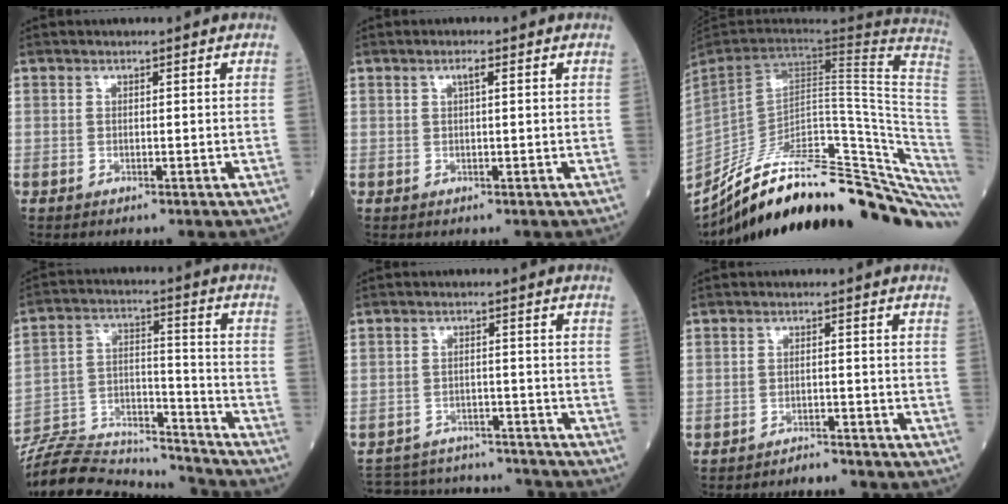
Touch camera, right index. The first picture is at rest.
{"total": 1.3, "force": [0.5, 0.1, 1.2], "torque": [-0.022, 0.002, 0.007]}
{"total": 36.3, "force": [-29.2, 5.4, 20.8], "torque": [-0.236, -0.026, -0.409]}
{"total": 19.4, "force": [-18.9, 2.3, 3.9], "torque": [-0.092, 0.023, -0.306]}
{"total": 14.6, "force": [-13.8, 3.7, 3.1], "torque": [-0.057, 0.013, -0.186]}
{"total": 2.5, "force": [-2.5, 0.4, -0.2], "torque": [0.005, -0.005, -0.036]}